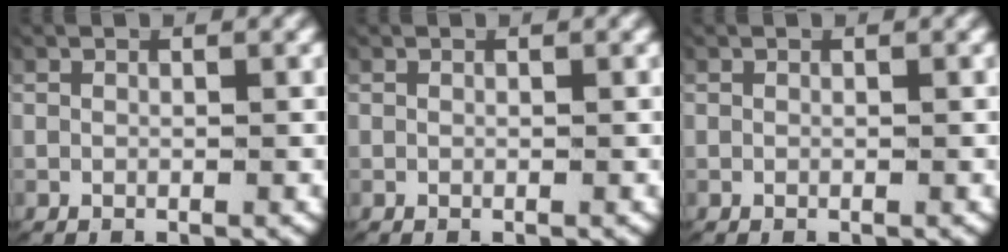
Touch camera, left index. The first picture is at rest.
{"total": 0.0}
{"total": 0.0}